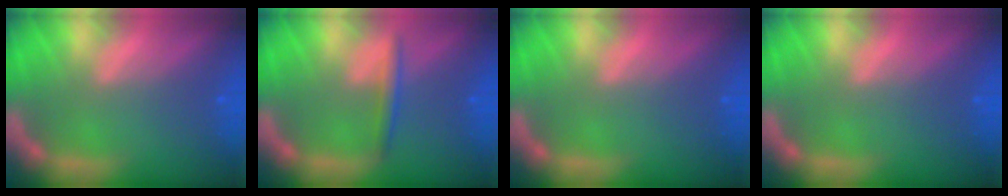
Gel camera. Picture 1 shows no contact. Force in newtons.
{"total": 1.9}
{"total": 0.0}
{"total": 0.0}